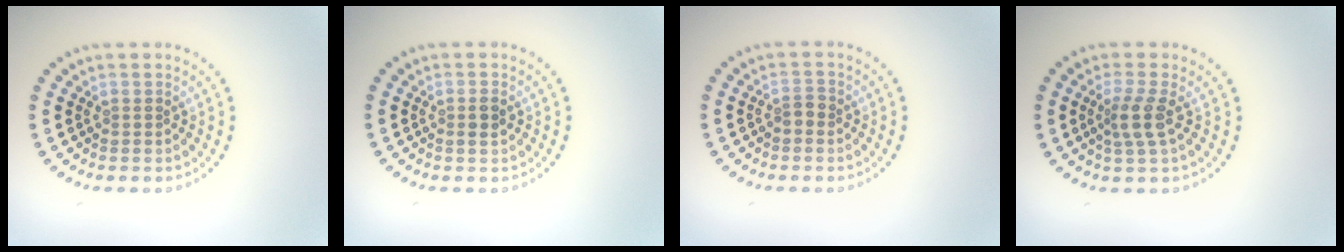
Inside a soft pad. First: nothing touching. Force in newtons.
{"total": 1.1, "press": 1.1, "slide": 0.3}
{"total": 1.1, "press": 1.0, "slide": 0.4}
{"total": 2.4, "press": 1.9, "slide": 1.5}